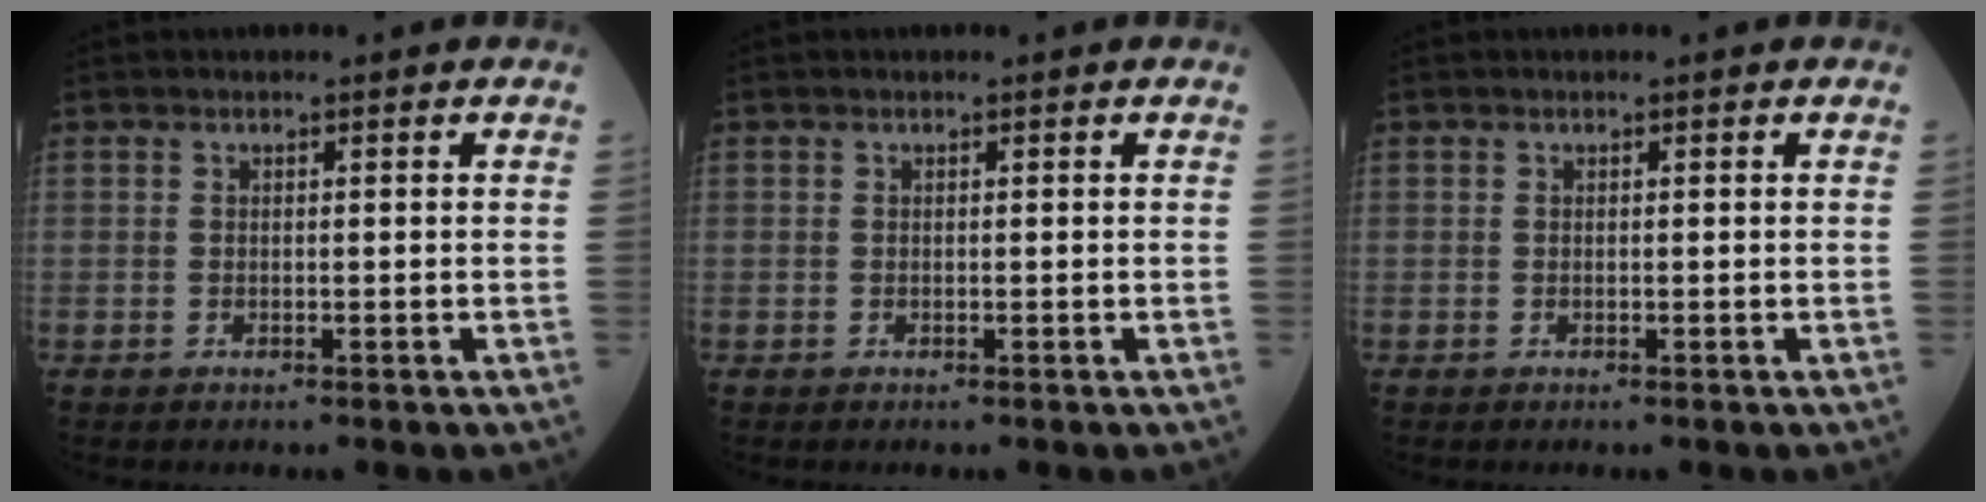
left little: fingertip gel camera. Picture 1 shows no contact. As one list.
[{"total": 0.0}, {"total": 0.0}]